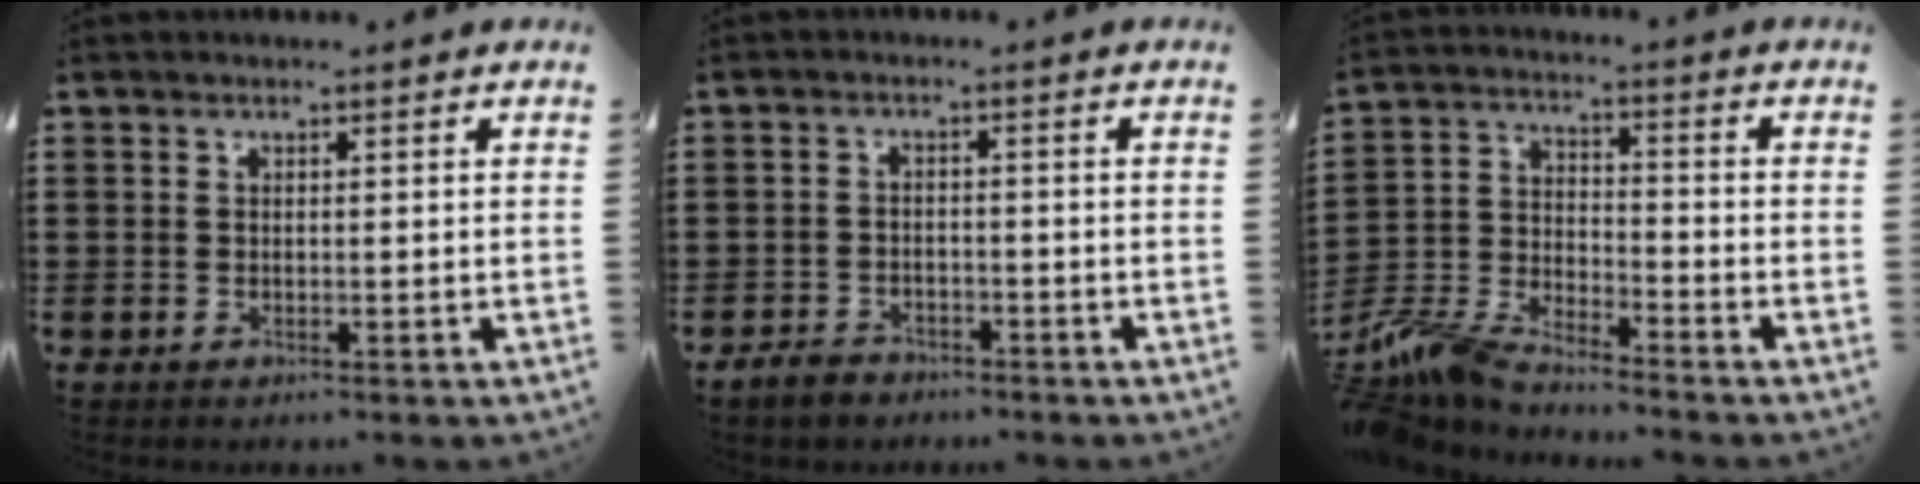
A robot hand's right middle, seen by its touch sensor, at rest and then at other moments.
{"total": 2.7, "force": [-2.4, 1.0, 0.5], "torque": [-0.023, 0.001, -0.052]}
{"total": 7.9, "force": [-7.5, 0.8, 2.2], "torque": [-0.068, 0.000, -0.156]}